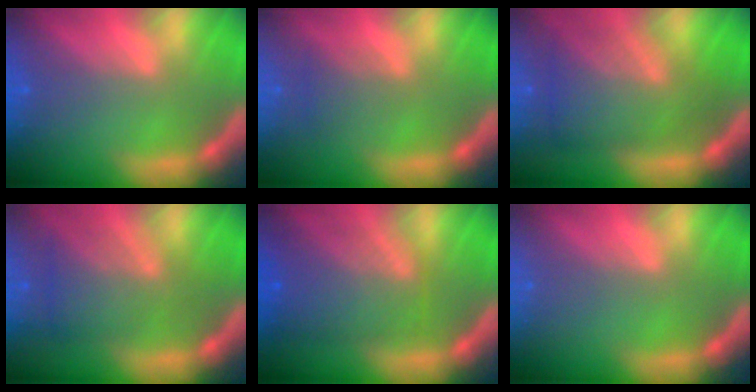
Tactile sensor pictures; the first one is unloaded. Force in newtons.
{"total": 2.0}
{"total": 8.1}
{"total": 5.5}
{"total": 7.5}
{"total": 0.0}